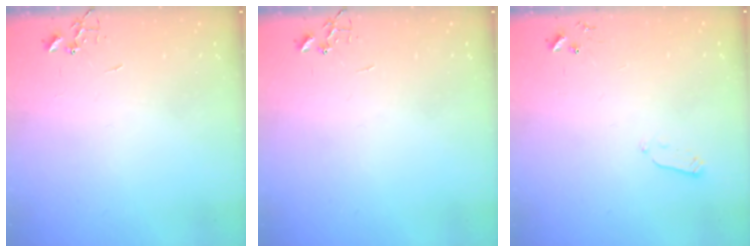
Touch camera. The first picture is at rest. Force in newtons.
{"total": 0.0}
{"total": 4.0, "press": 3.9, "slide": 1.0}